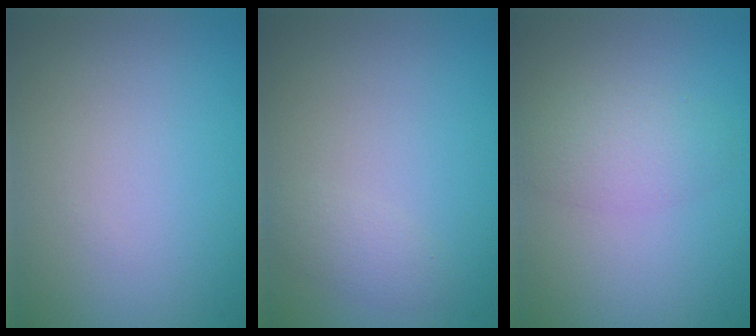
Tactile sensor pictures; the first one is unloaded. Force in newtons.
{"total": 1.2, "press": 1.2, "slide": 0.0}
{"total": 2.7, "press": 2.7, "slide": 0.1}